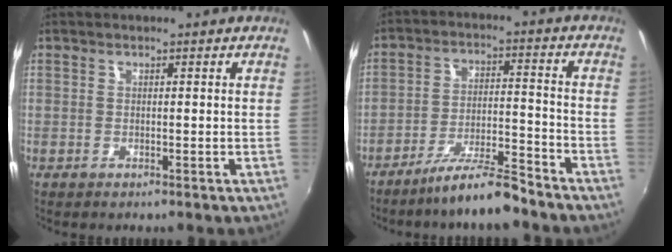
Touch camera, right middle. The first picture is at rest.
{"total": 9.6, "force": [-8.2, 0.6, 5.0], "torque": [-0.099, 0.005, -0.141]}